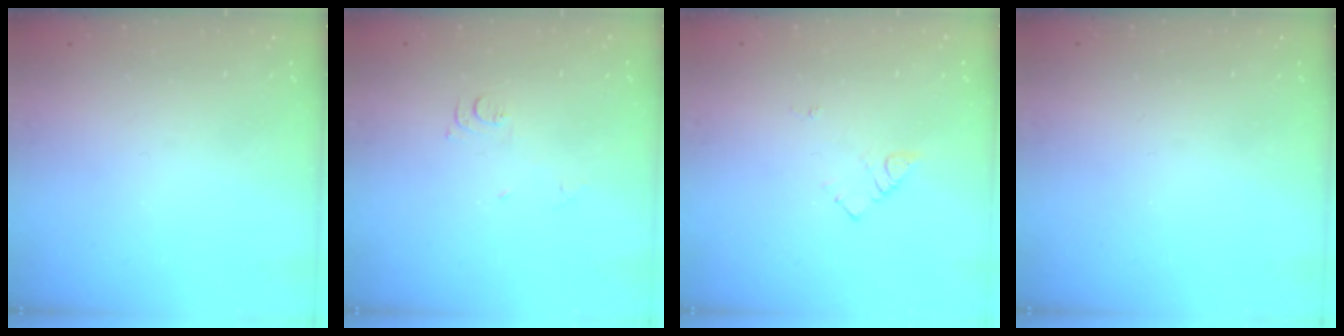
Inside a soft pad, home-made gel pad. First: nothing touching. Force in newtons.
{"total": 5.7, "press": 5.7, "slide": 0.6}
{"total": 4.0, "press": 4.0, "slide": 0.5}
{"total": 0.0}